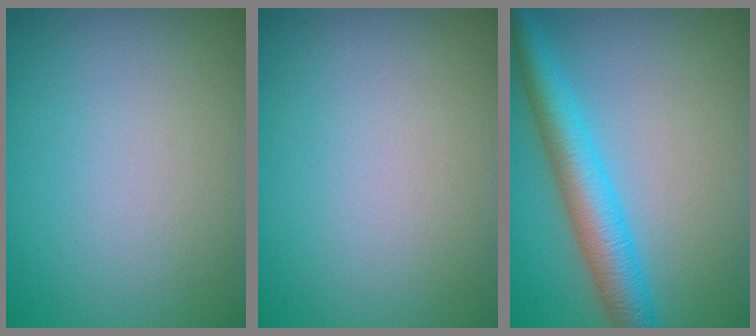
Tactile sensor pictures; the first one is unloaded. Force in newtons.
{"total": 0.0}
{"total": 5.6, "press": 5.6, "slide": 0.1}